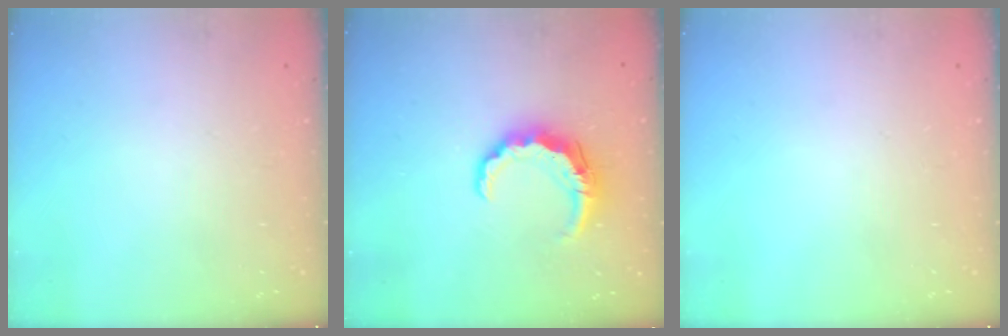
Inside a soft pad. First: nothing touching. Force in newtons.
{"total": 8.0, "press": 7.9, "slide": 1.2}
{"total": 0.0}